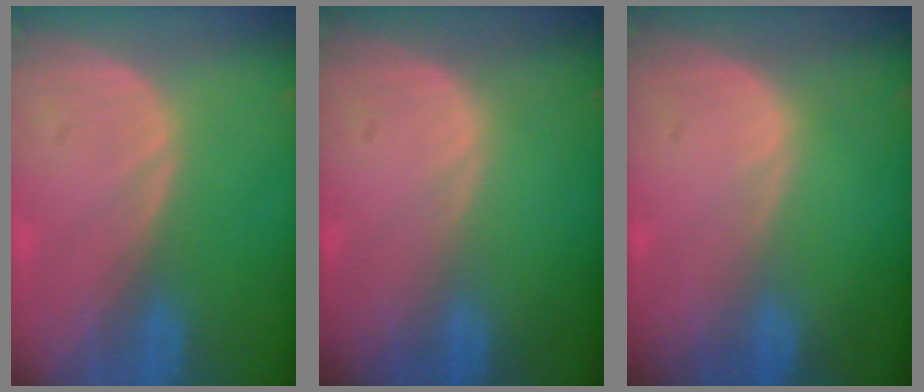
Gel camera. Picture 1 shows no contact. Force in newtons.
{"total": 0.0}
{"total": 0.0}